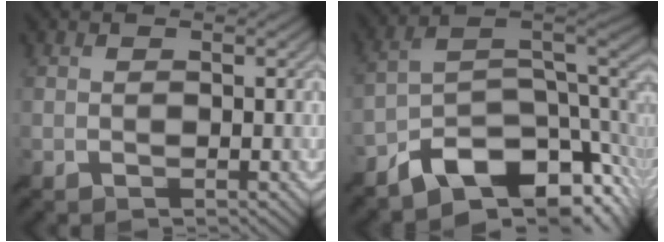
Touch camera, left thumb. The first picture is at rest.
{"total": 12.1, "force": [-7.4, 5.7, 7.7], "torque": [-0.125, -0.004, -0.128]}